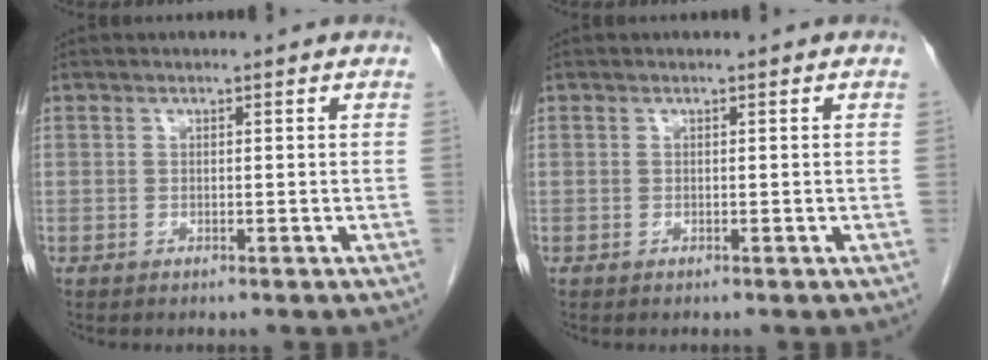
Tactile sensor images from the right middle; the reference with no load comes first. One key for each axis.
{"total": 0.0}